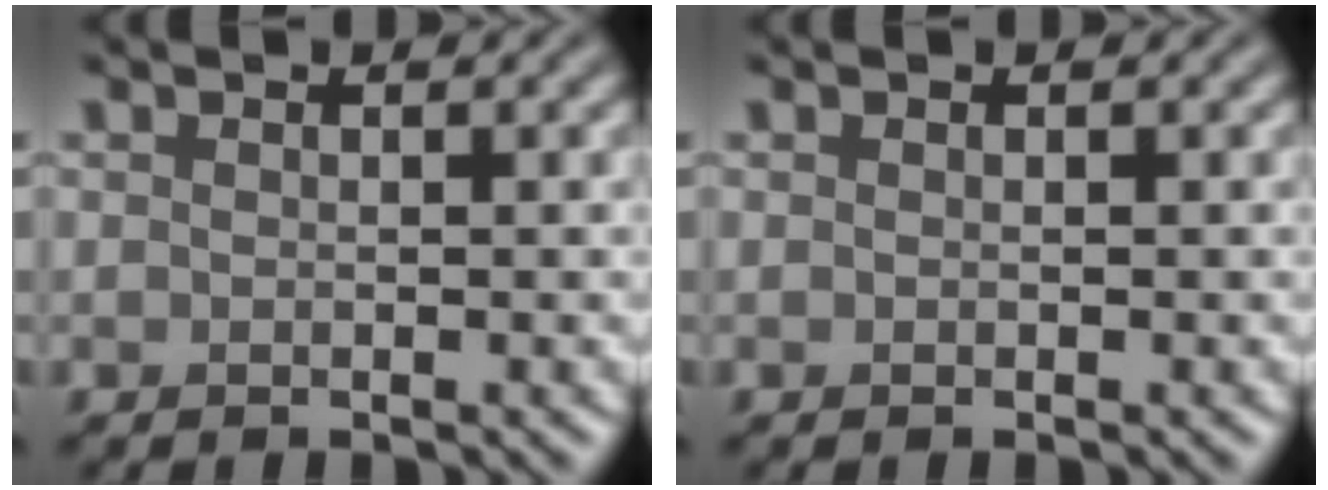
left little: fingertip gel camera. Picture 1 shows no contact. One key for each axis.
{"total": 0.0}